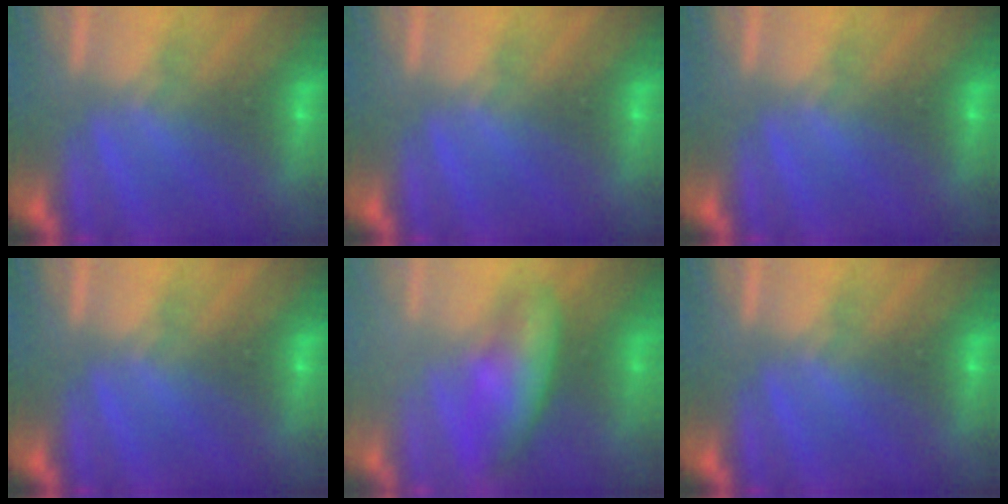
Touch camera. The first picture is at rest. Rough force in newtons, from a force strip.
{"total": 0.0}
{"total": 0.0}
{"total": 0.0}
{"total": 4.5}
{"total": 0.0}